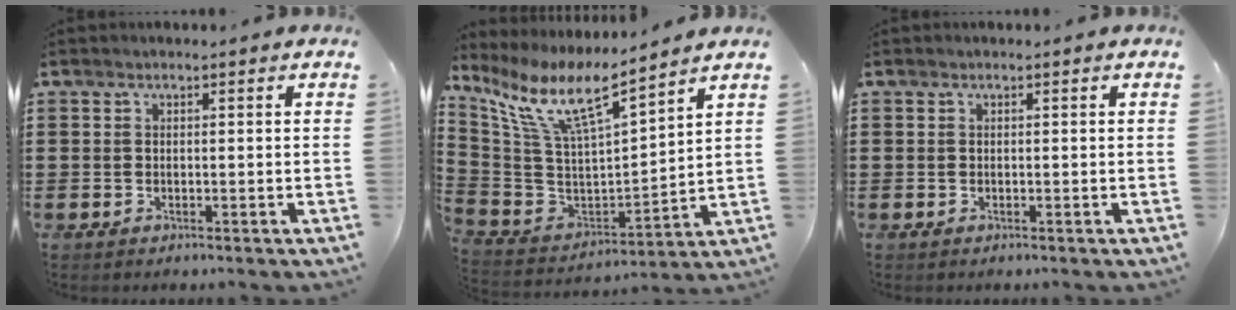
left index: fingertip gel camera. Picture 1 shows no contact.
{"total": 10.9, "force": [7.4, 2.0, 7.7], "torque": [-0.175, -0.047, 0.126]}
{"total": 0.0}